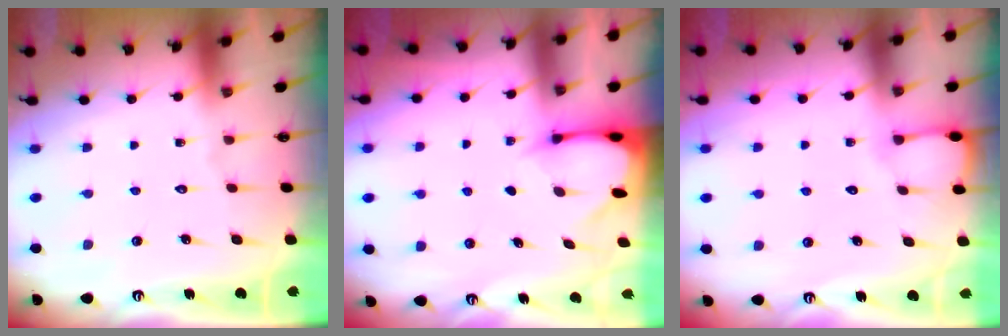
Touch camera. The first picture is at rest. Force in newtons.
{"total": 2.5, "press": 2.5, "slide": 0.5}
{"total": 2.4, "press": 2.4, "slide": 0.3}